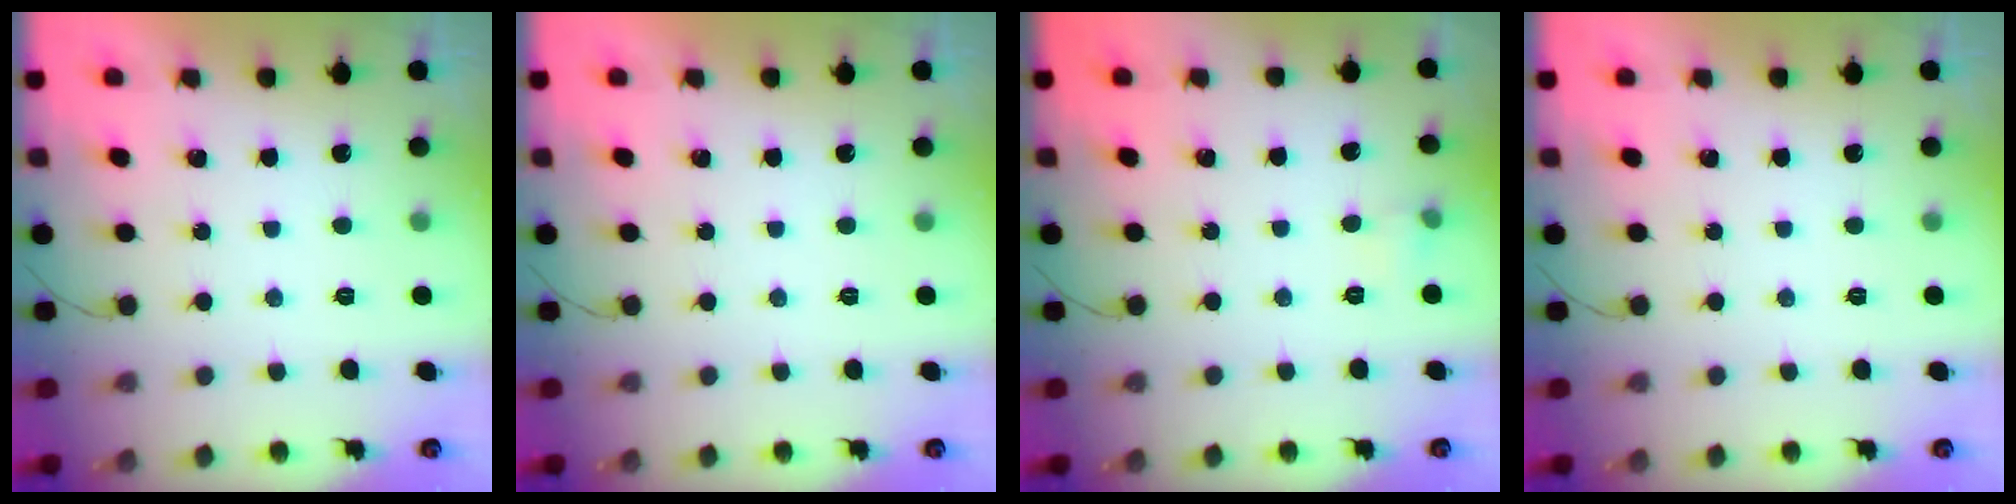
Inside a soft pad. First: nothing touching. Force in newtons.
{"total": 0.0}
{"total": 3.8, "press": 3.5, "slide": 1.3}
{"total": 0.0}